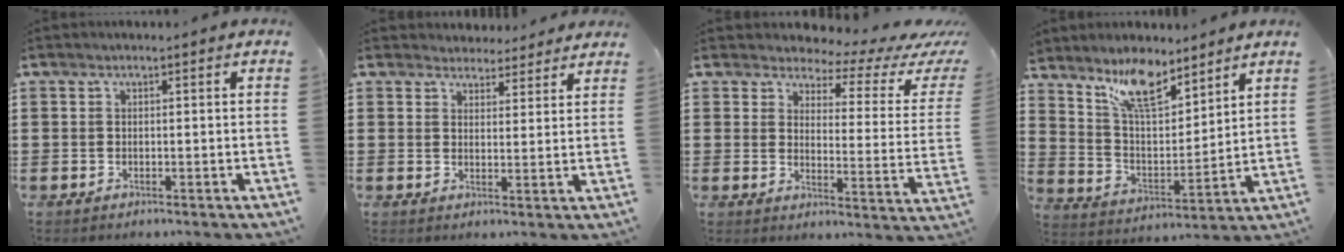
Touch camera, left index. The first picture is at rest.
{"total": 3.5, "force": [3.3, 1.1, 0.0], "torque": [-0.013, -0.008, 0.063]}
{"total": 3.4, "force": [2.8, 1.3, 1.4], "torque": [-0.033, -0.029, 0.037]}
{"total": 8.7, "force": [7.2, 2.5, 4.1], "torque": [-0.098, -0.027, 0.133]}